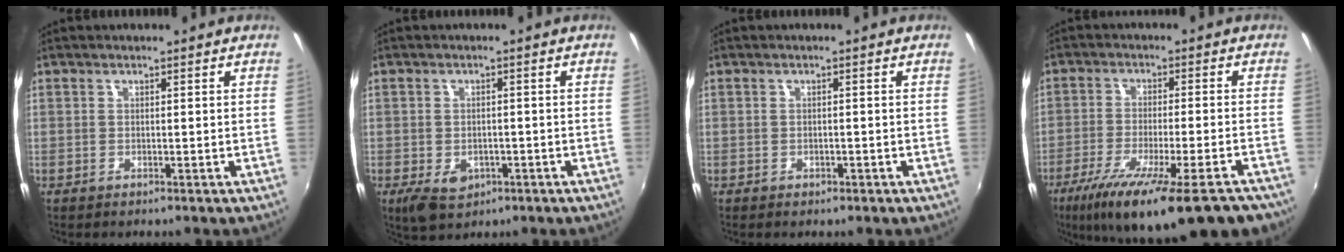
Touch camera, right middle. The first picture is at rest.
{"total": 6.2, "force": [-2.8, 4.2, 3.5], "torque": [-0.074, -0.016, -0.041]}
{"total": 0.8, "force": [-0.5, 0.6, 0.1], "torque": [-0.001, -0.002, -0.008]}
{"total": 20.7, "force": [-14.5, 4.0, 14.2], "torque": [-0.243, -0.072, -0.218]}